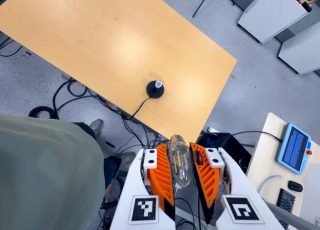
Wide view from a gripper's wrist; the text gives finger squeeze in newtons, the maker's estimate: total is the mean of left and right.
{"total": 20.2, "left": 22.1, "right": 18.2}